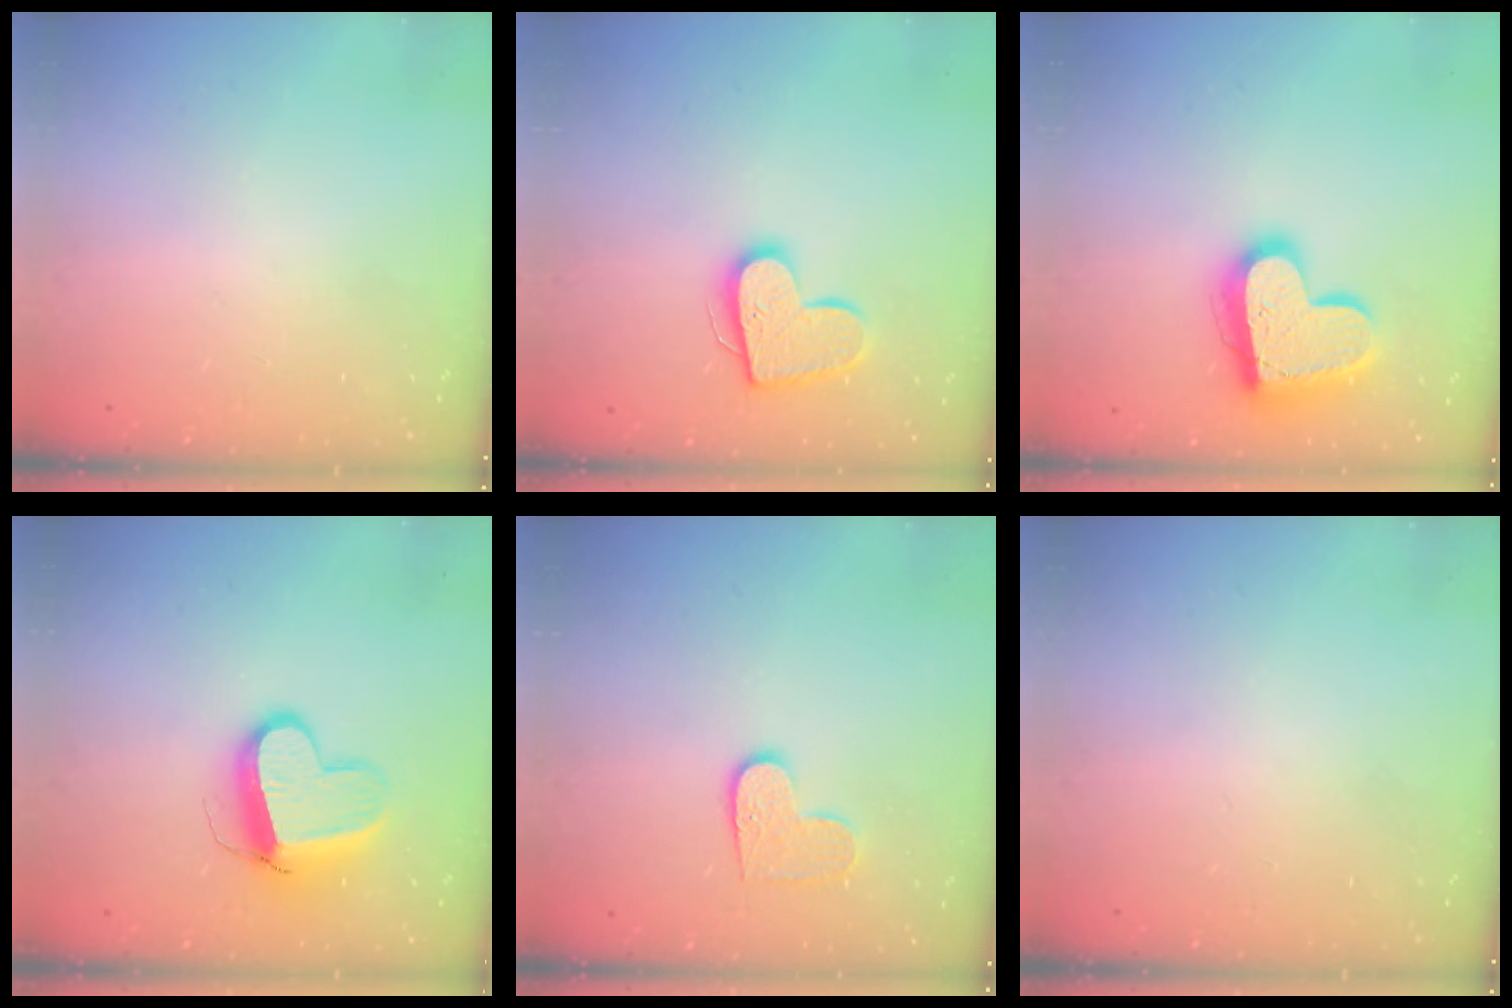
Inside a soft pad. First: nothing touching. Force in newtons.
{"total": 14.2, "press": 14.2, "slide": 1.0}
{"total": 18.2, "press": 18.2, "slide": 1.6}
{"total": 10.7, "press": 10.6, "slide": 1.3}
{"total": 7.4, "press": 7.4, "slide": 0.2}
{"total": 0.0}